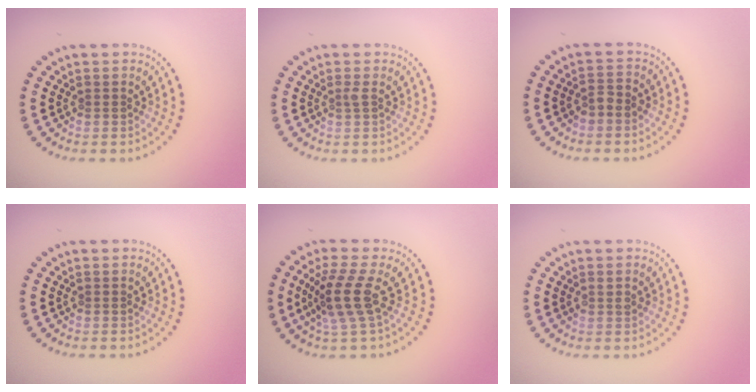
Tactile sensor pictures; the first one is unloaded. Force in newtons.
{"total": 0.6, "press": 0.5, "slide": 0.3}
{"total": 1.4, "press": 1.2, "slide": 0.7}
{"total": 0.0}
{"total": 3.9, "press": 3.0, "slide": 2.5}
{"total": 0.7, "press": 0.7, "slide": 0.3}